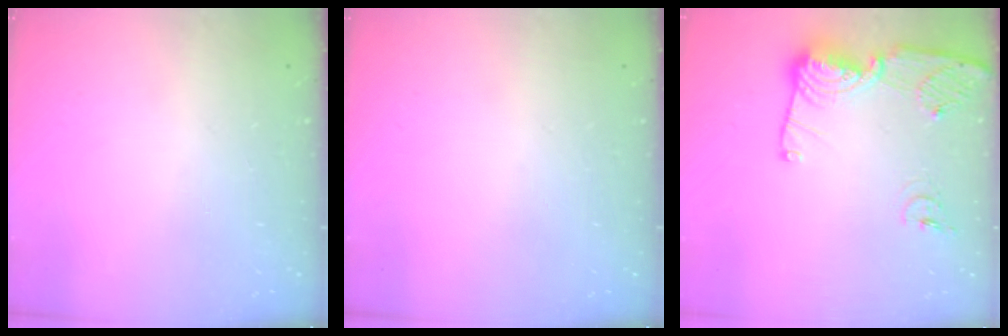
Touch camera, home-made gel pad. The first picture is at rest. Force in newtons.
{"total": 0.0}
{"total": 14.2, "press": 14.1, "slide": 1.6}